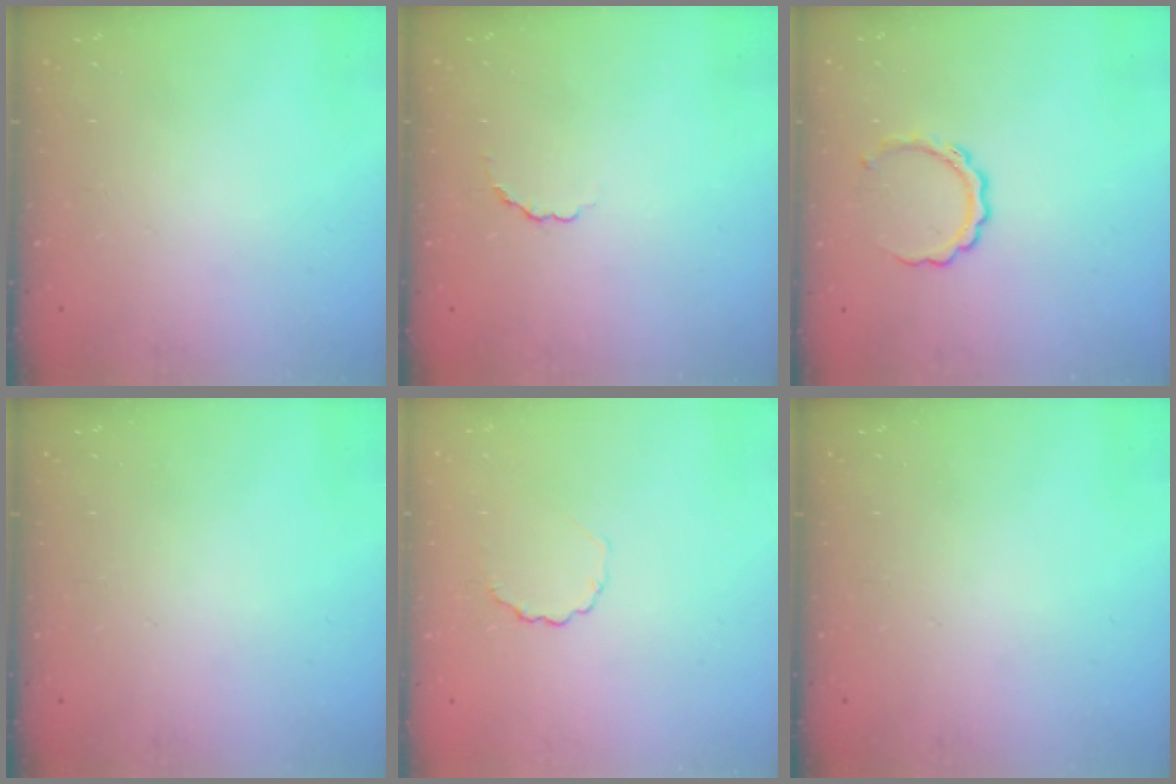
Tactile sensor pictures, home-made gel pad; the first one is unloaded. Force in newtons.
{"total": 2.5, "press": 2.3, "slide": 0.9}
{"total": 6.3, "press": 6.3, "slide": 0.6}
{"total": 0.0}
{"total": 2.6, "press": 2.3, "slide": 1.0}
{"total": 0.0}